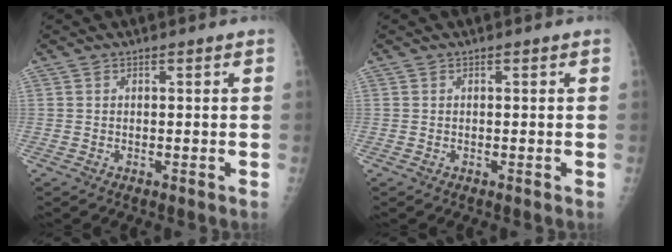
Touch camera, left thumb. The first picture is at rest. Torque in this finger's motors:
{"motor_torque": [-0.05, 0.21, -0.15, -0.03, 0.01]}